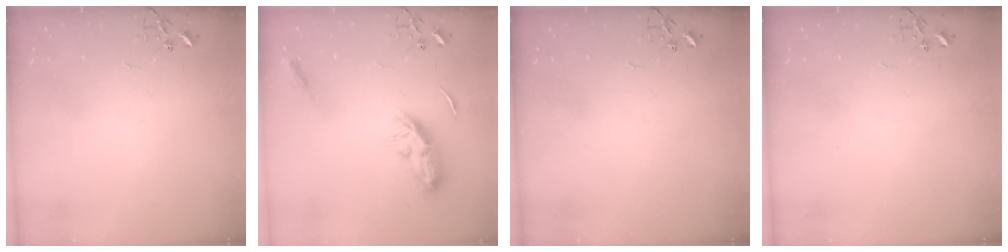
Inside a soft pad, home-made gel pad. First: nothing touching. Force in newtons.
{"total": 10.4, "press": 10.4, "slide": 0.1}
{"total": 0.0}
{"total": 0.0}